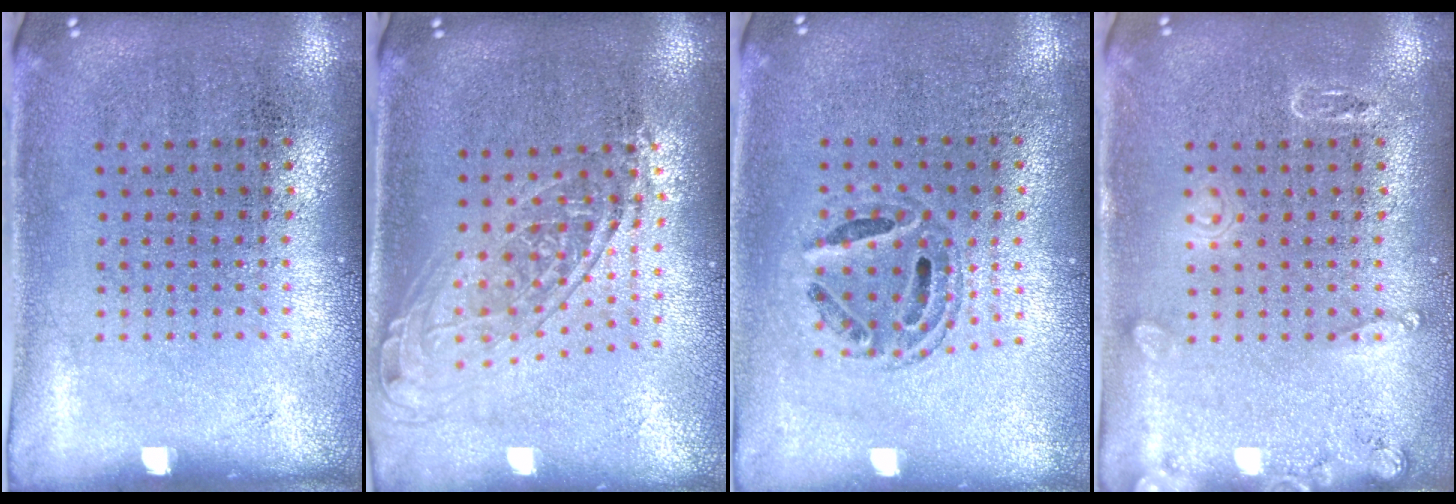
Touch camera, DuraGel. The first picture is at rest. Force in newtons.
{"total": 1.8, "press": 1.4, "slide": 1.1}
{"total": 0.8, "press": 0.7, "slide": 0.2}
{"total": 1.8, "press": 1.8, "slide": 0.2}